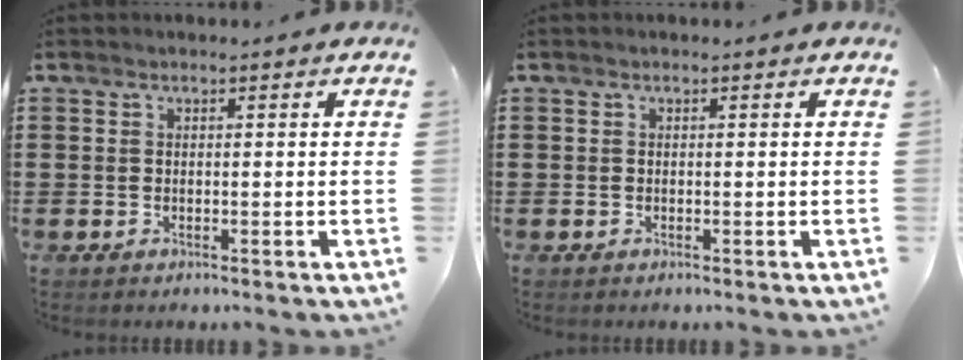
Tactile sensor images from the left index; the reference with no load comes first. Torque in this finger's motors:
{"motor_torque": [0.00, 0.00, 0.00, -0.01]}